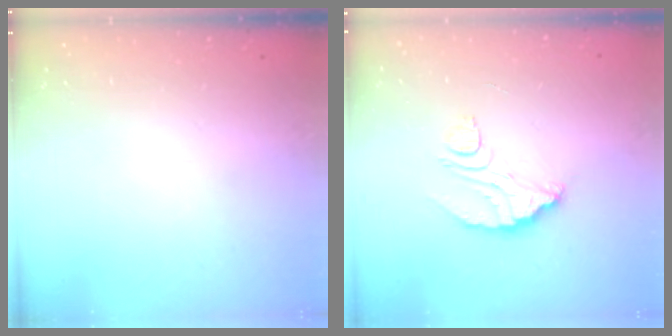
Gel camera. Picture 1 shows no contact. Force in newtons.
{"total": 9.0, "press": 8.9, "slide": 0.8}